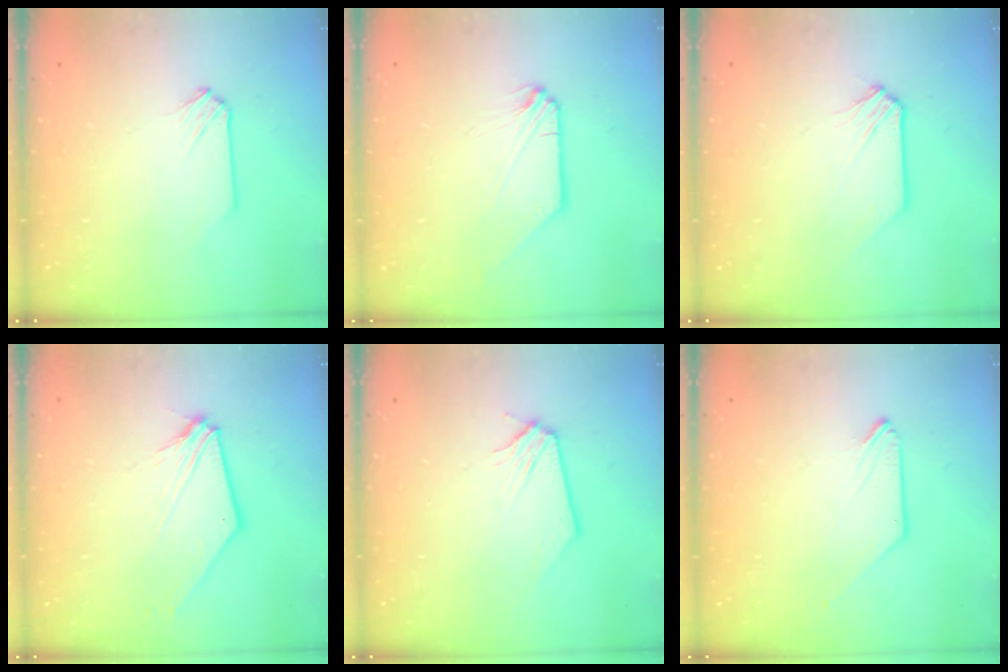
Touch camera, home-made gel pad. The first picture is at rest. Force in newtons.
{"total": 0.7, "press": 0.6, "slide": 0.3}
{"total": 0.0}
{"total": 7.9, "press": 7.8, "slide": 1.3}
{"total": 0.0}
{"total": 0.0}